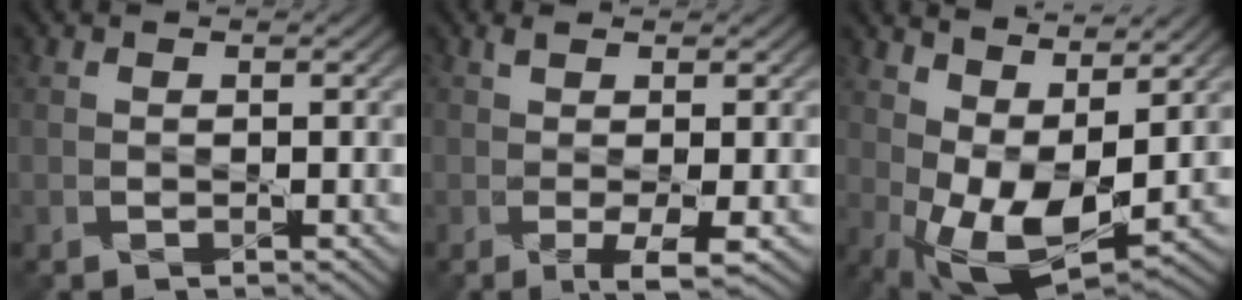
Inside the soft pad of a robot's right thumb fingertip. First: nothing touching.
{"total": 2.9, "force": [0.0, 0.2, 2.9], "torque": [-0.061, 0.000, 0.001]}
{"total": 10.0, "force": [2.7, 4.8, 8.4], "torque": [-0.168, -0.007, 0.053]}